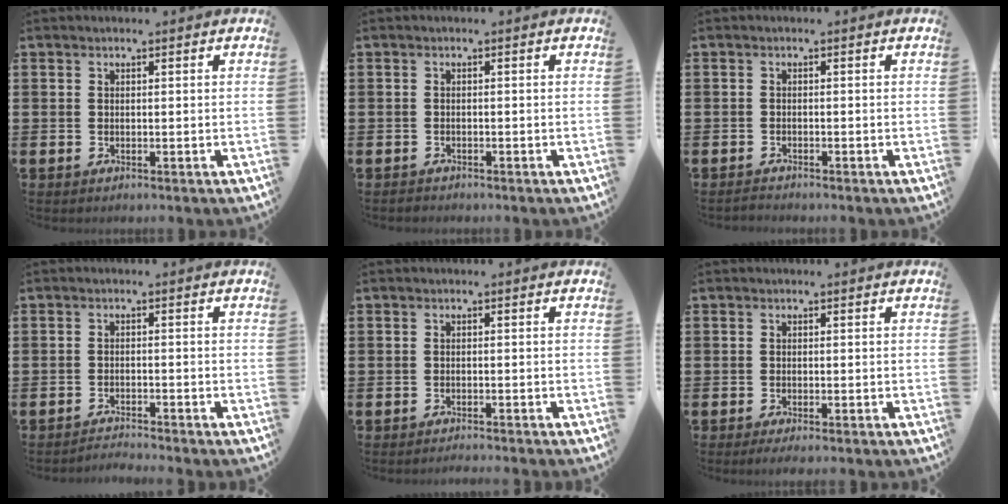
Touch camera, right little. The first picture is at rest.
{"total": 0.5, "force": [-0.5, 0.2, 0.0], "torque": [-0.002, 0.000, -0.011]}
{"total": 0.7, "force": [-0.6, 0.0, 0.1], "torque": [-0.004, -0.002, -0.013]}
{"total": 1.6, "force": [-1.6, -0.2, -0.1], "torque": [-0.001, 0.005, -0.034]}
{"total": 0.8, "force": [-0.8, -0.2, 0.1], "torque": [-0.002, -0.001, -0.017]}
{"total": 0.8, "force": [-0.5, 0.1, 0.7], "torque": [-0.010, -0.002, -0.010]}